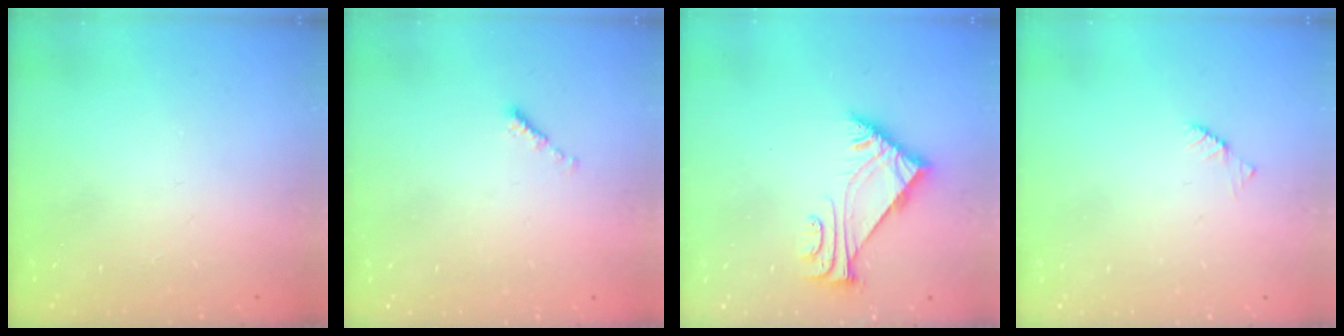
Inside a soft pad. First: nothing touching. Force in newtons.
{"total": 0.0}
{"total": 5.5, "press": 5.4, "slide": 0.9}
{"total": 2.8, "press": 2.8, "slide": 0.5}